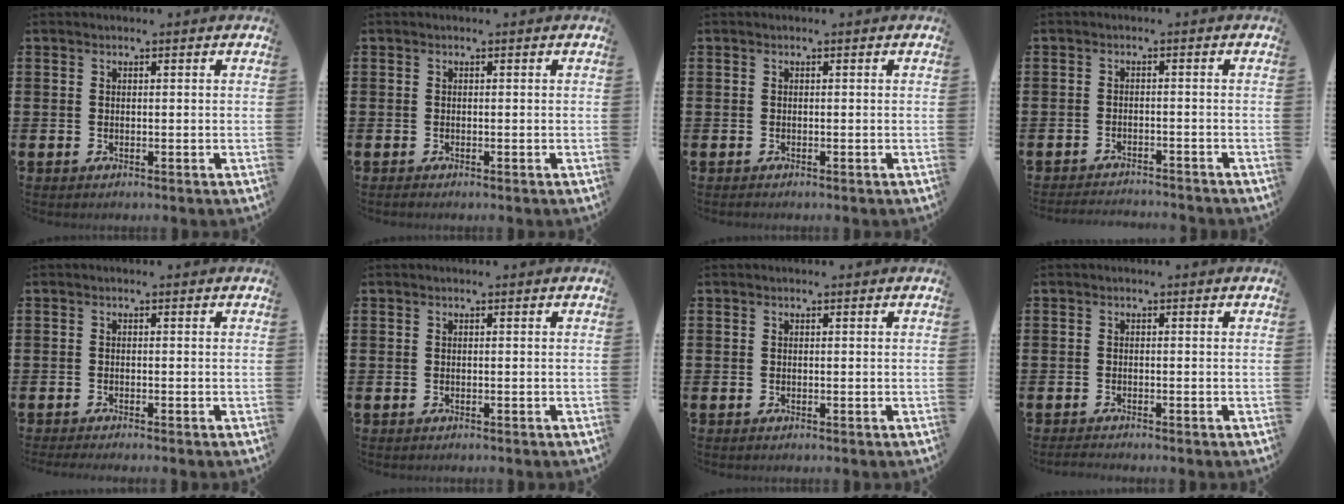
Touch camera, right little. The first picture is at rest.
{"total": 0.0}
{"total": 0.0}
{"total": 1.9, "force": [-1.9, -0.1, -0.1], "torque": [-0.002, 0.003, -0.041]}
{"total": 0.6, "force": [-0.5, -0.1, 0.2], "torque": [-0.003, -0.002, -0.011]}
{"total": 0.0}
{"total": 0.0}
{"total": 0.8, "force": [-0.7, 0.0, 0.3], "torque": [-0.006, -0.001, -0.014]}